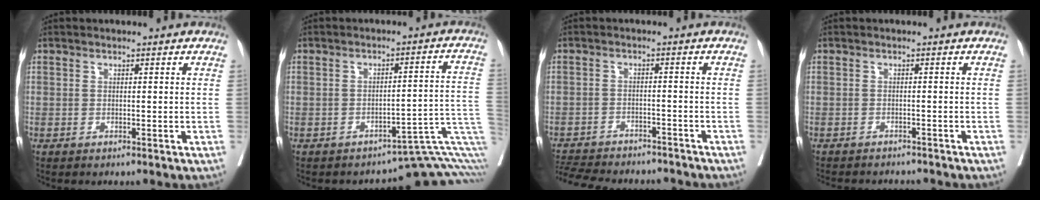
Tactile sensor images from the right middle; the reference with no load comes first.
{"total": 7.3, "force": [-5.3, 1.0, 4.8], "torque": [-0.045, 0.050, -0.057]}
{"total": 15.6, "force": [-14.1, 4.3, 5.2], "torque": [-0.129, -0.006, -0.194]}
{"total": 7.2, "force": [-6.8, 1.7, 1.8], "torque": [-0.022, -0.004, -0.086]}